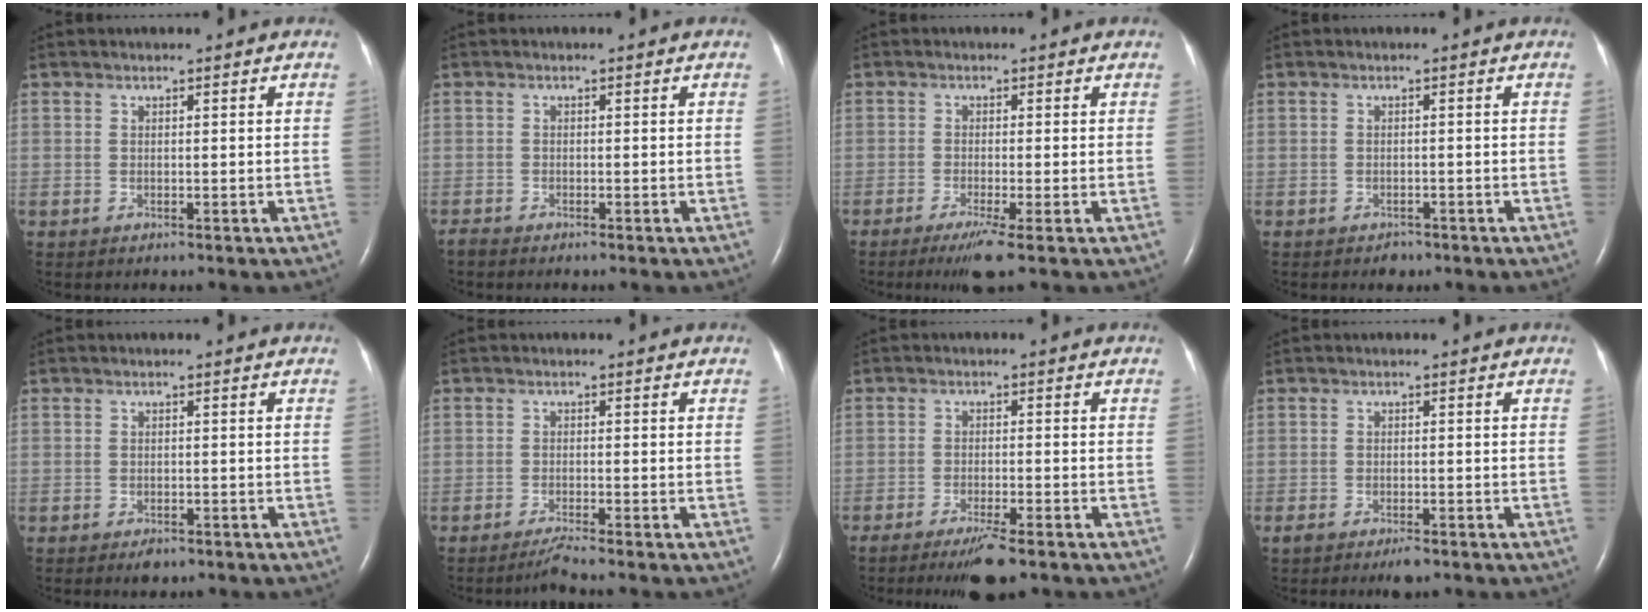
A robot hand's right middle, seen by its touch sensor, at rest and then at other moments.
{"total": 0.9, "force": [-0.9, 0.1, 0.2], "torque": [-0.010, -0.002, -0.017]}
{"total": 3.9, "force": [-2.3, -0.4, 3.1], "torque": [-0.059, -0.015, -0.042]}
{"total": 1.3, "force": [-1.0, 0.8, 0.2], "torque": [-0.008, 0.001, -0.013]}
{"total": 1.7, "force": [-1.2, 0.8, 0.9], "torque": [-0.018, -0.001, -0.012]}
{"total": 2.1, "force": [-1.8, -0.7, 0.7], "torque": [-0.024, -0.008, -0.037]}
{"total": 5.5, "force": [-3.9, 0.4, 3.8], "torque": [-0.065, -0.013, -0.061]}
{"total": 2.9, "force": [-2.1, 0.8, 1.8], "torque": [-0.034, -0.006, -0.030]}